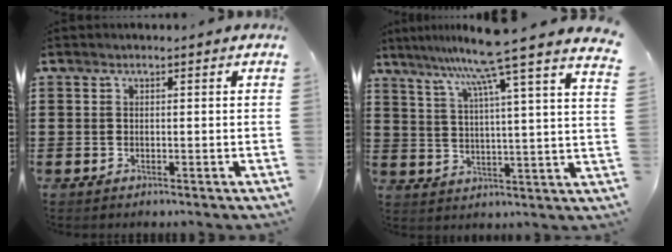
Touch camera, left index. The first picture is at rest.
{"total": 9.6, "force": [8.1, -1.9, 4.7], "torque": [-0.119, -0.059, 0.127]}